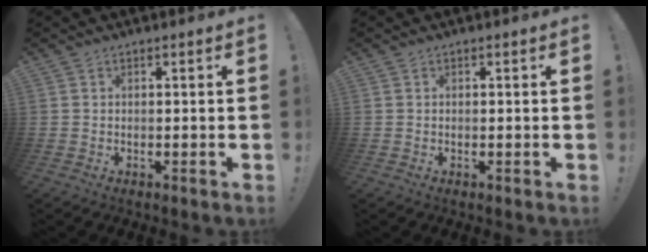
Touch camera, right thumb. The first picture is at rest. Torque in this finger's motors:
{"motor_torque": [0.12, 0.14, 0.08, -0.06, 0.00]}